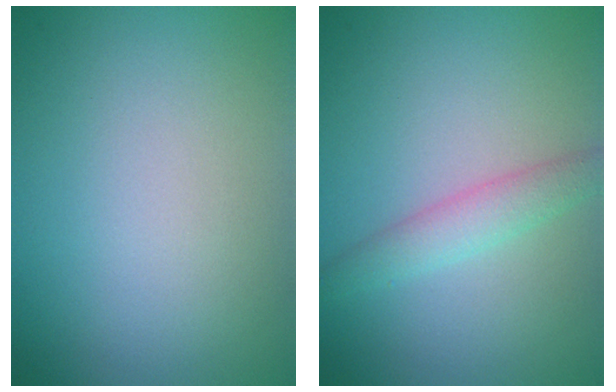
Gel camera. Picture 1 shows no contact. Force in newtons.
{"total": 2.2, "press": 2.2, "slide": 0.2}